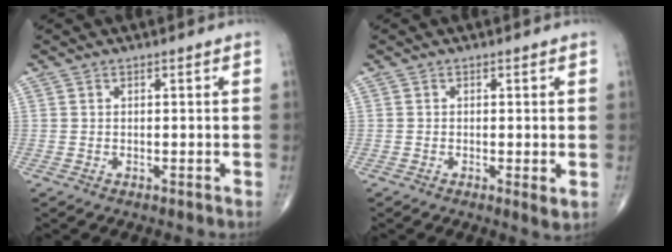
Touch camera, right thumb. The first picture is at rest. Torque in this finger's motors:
{"motor_torque": [-0.43, 0.20, -0.23, 0.04, -0.04]}